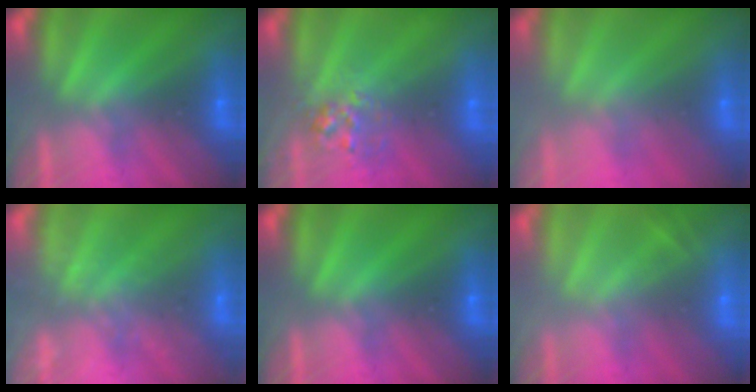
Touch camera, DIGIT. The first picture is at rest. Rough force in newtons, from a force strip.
{"total": 2.7}
{"total": 2.8}
{"total": 1.7}
{"total": 0.0}
{"total": 2.0}